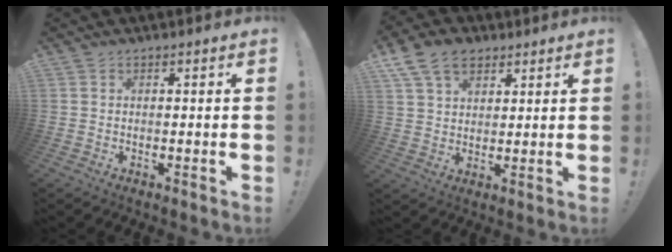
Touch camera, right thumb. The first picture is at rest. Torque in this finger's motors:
{"motor_torque": [1.32, 1.39, 0.67, 0.44, 0.26]}